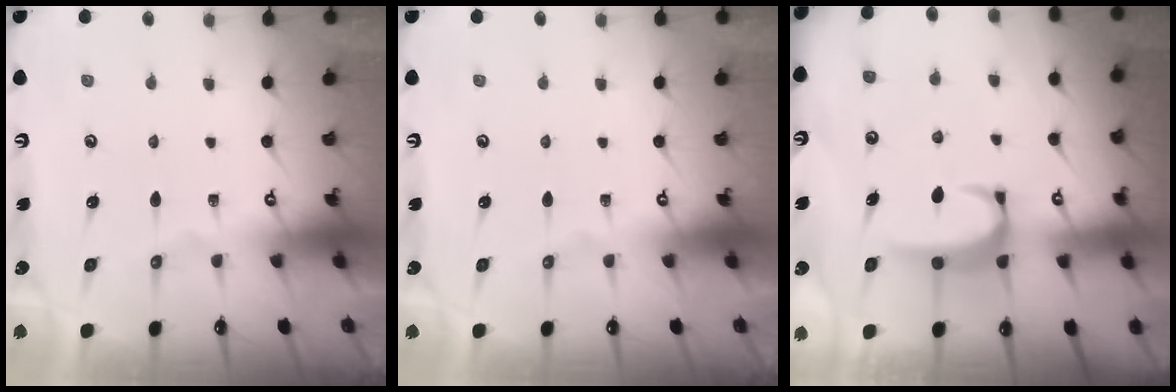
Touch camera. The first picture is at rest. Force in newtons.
{"total": 0.0}
{"total": 3.2, "press": 3.1, "slide": 0.6}